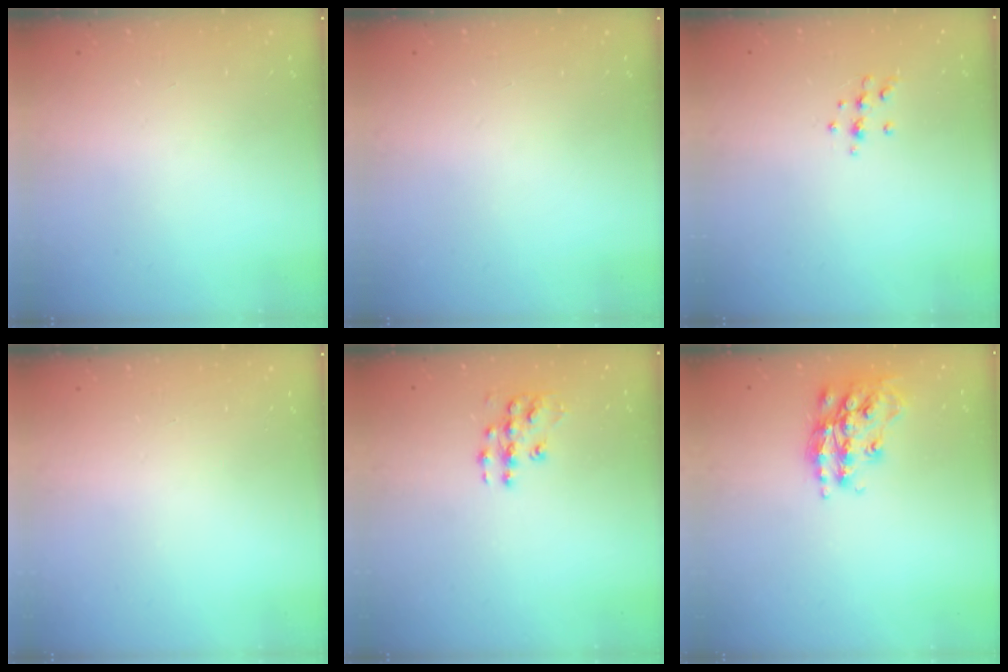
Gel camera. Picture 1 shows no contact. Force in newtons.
{"total": 0.0}
{"total": 7.0, "press": 7.0, "slide": 0.6}
{"total": 0.0}
{"total": 8.9, "press": 8.8, "slide": 0.6}
{"total": 17.2, "press": 17.2, "slide": 1.2}